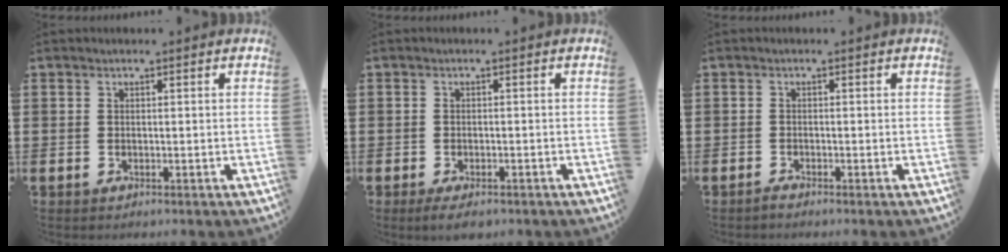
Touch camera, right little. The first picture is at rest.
{"total": 1.4, "force": [-0.9, 0.5, 1.0], "torque": [-0.011, -0.002, -0.020]}
{"total": 0.6, "force": [-0.5, 0.0, 0.3], "torque": [-0.005, -0.003, -0.010]}